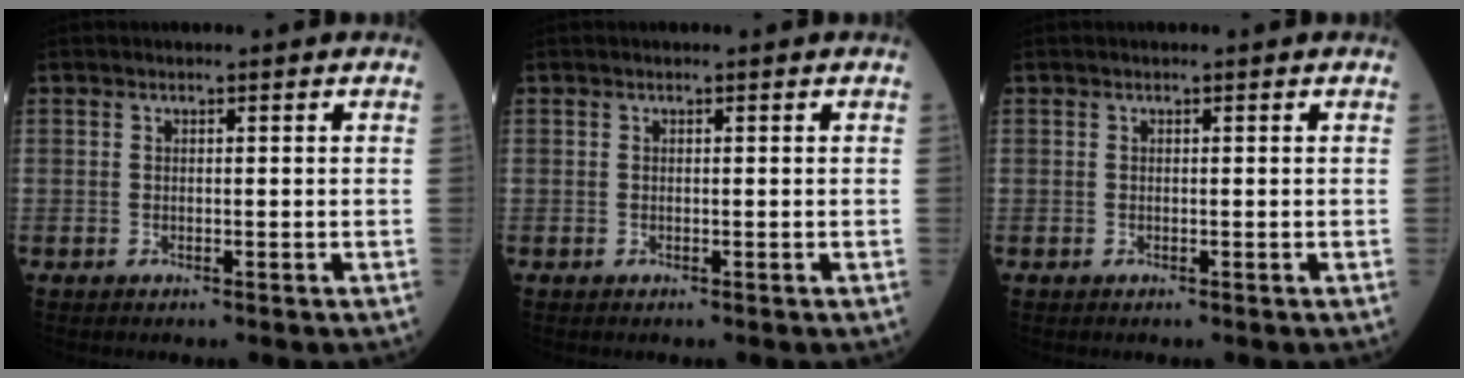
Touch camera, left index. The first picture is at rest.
{"total": 0.0}
{"total": 0.0}